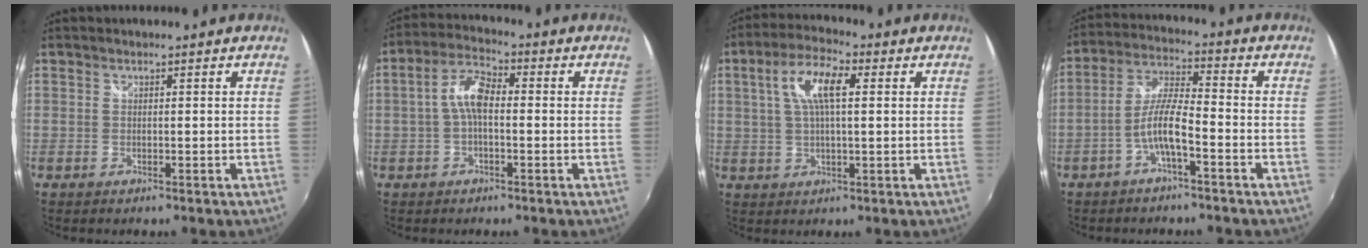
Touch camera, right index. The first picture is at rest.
{"total": 6.0, "force": [-0.6, 2.7, 5.3], "torque": [-0.111, 0.019, -0.014]}
{"total": 8.6, "force": [2.3, 2.9, 7.7], "torque": [-0.149, 0.018, 0.041]}
{"total": 6.8, "force": [-3.3, 1.1, 5.8], "torque": [-0.128, 0.012, -0.062]}